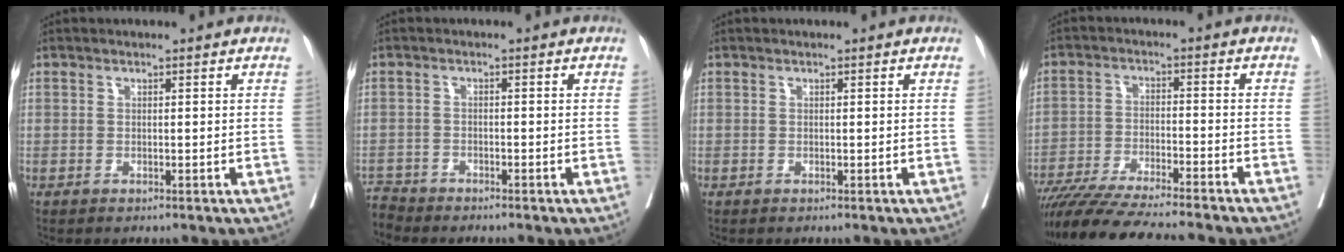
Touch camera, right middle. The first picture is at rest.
{"total": 2.9, "force": [-2.8, 0.1, -0.8], "torque": [0.018, -0.013, -0.053]}
{"total": 0.0}
{"total": 14.9, "force": [-13.0, -0.2, 7.2], "torque": [-0.111, -0.030, -0.211]}